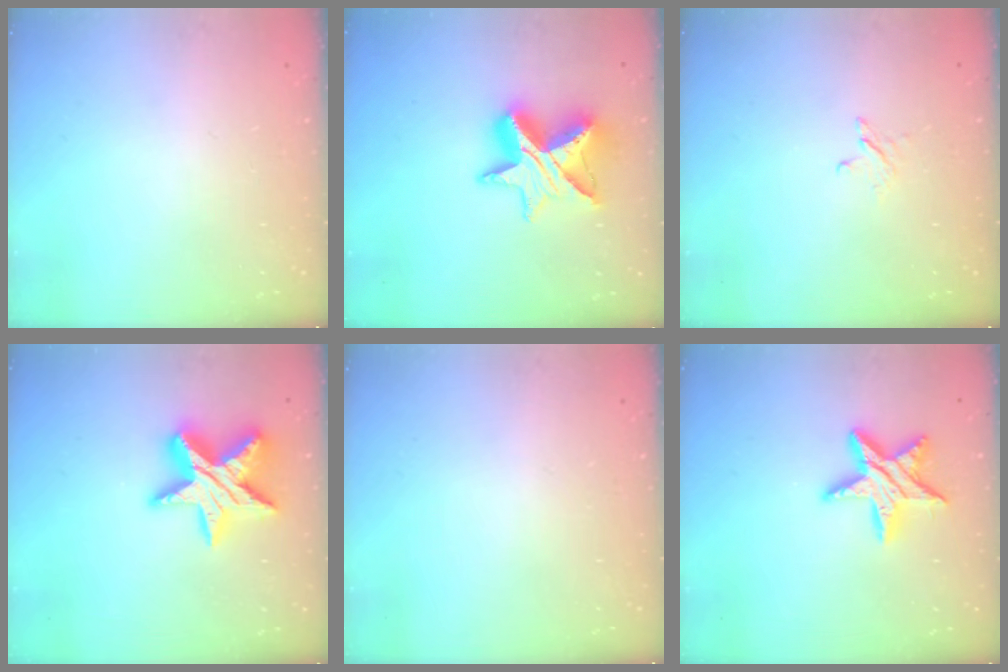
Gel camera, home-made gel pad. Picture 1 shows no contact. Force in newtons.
{"total": 13.0, "press": 13.0, "slide": 0.9}
{"total": 2.5, "press": 2.5, "slide": 0.3}
{"total": 17.5, "press": 17.4, "slide": 1.4}
{"total": 0.0}
{"total": 12.3, "press": 12.2, "slide": 0.7}